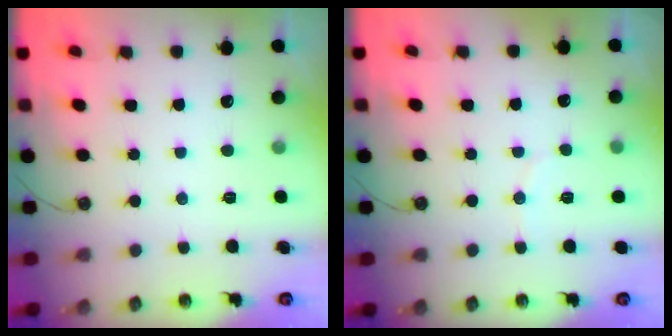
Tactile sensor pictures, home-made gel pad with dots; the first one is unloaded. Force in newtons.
{"total": 3.8, "press": 3.7, "slide": 1.0}